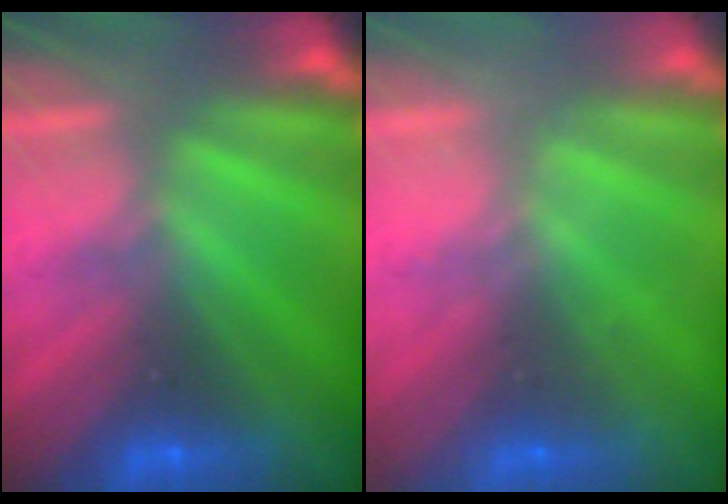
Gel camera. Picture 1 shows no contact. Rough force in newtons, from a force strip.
{"total": 2.1}